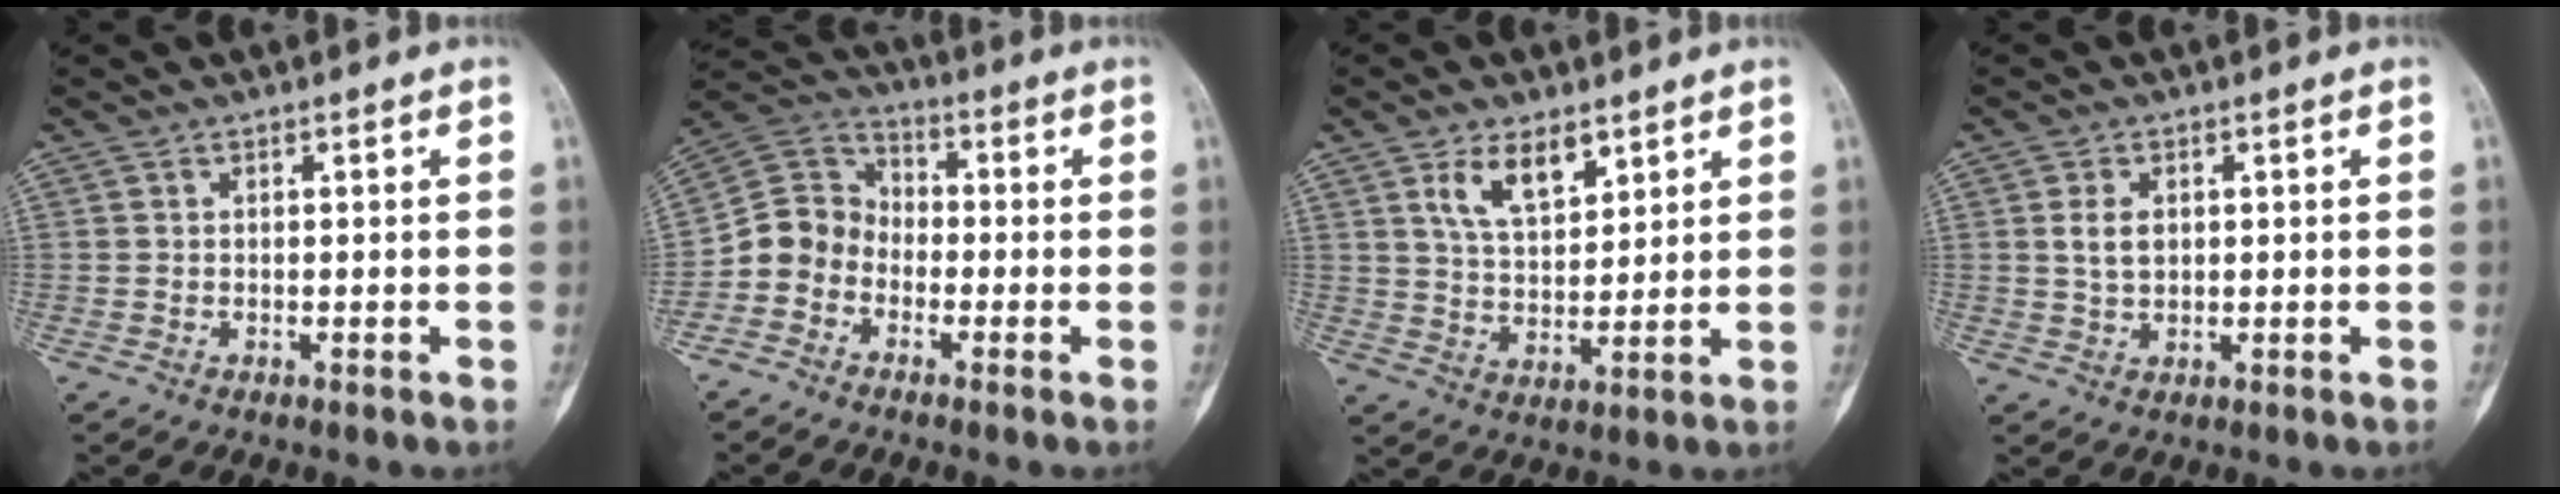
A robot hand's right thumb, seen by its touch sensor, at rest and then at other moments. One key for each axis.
{"total": 8.3, "fx": -3.5, "fy": 7.0, "fz": 2.8, "tx": -0.036, "ty": 0.053, "tz": -0.083}
{"total": 8.5, "fx": 4.8, "fy": 4.3, "fz": 5.6, "tx": -0.078, "ty": -0.027, "tz": 0.090}
{"total": 3.7, "fx": 0.8, "fy": 2.4, "fz": 2.6, "tx": -0.042, "ty": -0.003, "tz": 0.019}